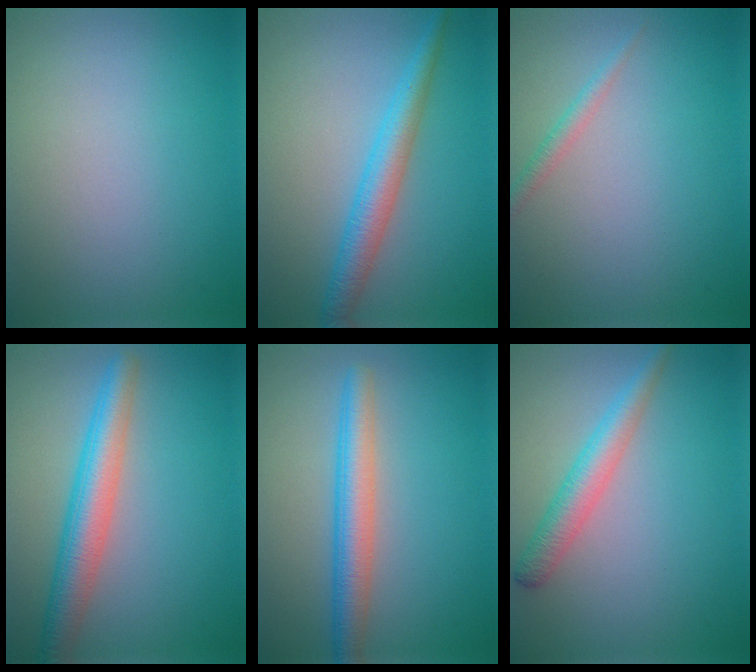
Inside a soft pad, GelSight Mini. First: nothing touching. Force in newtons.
{"total": 3.6, "press": 3.6, "slide": 0.2}
{"total": 1.2, "press": 1.2, "slide": 0.1}
{"total": 5.0, "press": 5.0, "slide": 0.1}
{"total": 3.9, "press": 3.9, "slide": 0.2}
{"total": 3.1, "press": 3.1, "slide": 0.1}